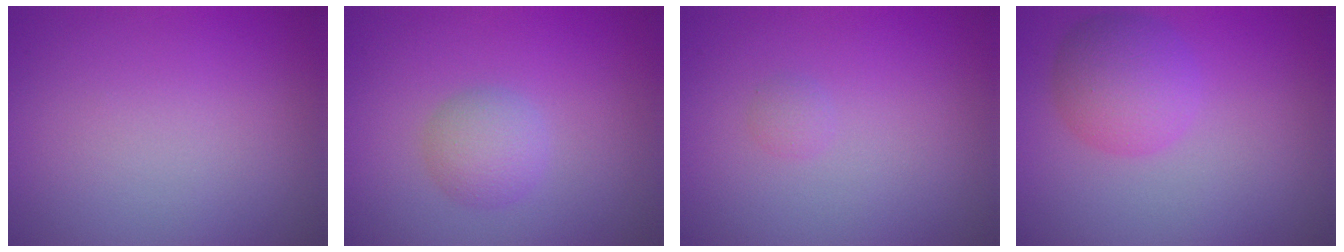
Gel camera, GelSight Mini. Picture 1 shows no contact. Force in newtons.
{"total": 2.4, "press": 2.4, "slide": 0.1}
{"total": 0.6, "press": 0.6, "slide": 0.1}
{"total": 4.0, "press": 4.0, "slide": 0.1}